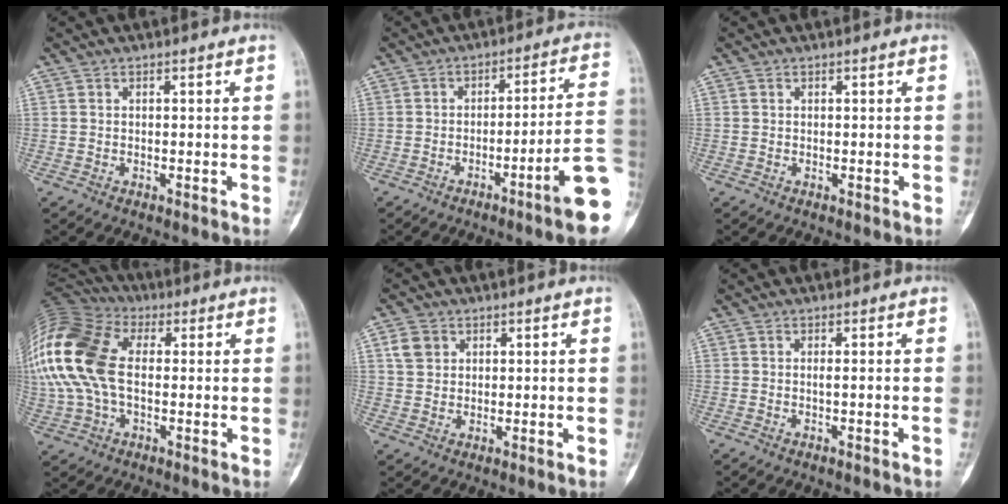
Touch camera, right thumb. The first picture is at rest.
{"total": 11.8, "force": [-4.9, 0.0, 10.8], "torque": [-0.136, 0.028, -0.075]}
{"total": 0.0}
{"total": 21.1, "force": [1.6, 13.3, 16.3], "torque": [-0.391, 0.023, 0.025]}
{"total": 3.9, "force": [1.5, 3.2, 1.6], "torque": [-0.019, -0.001, 0.031]}
{"total": 0.9, "force": [-0.3, -0.4, 0.7], "torque": [-0.004, 0.002, -0.009]}